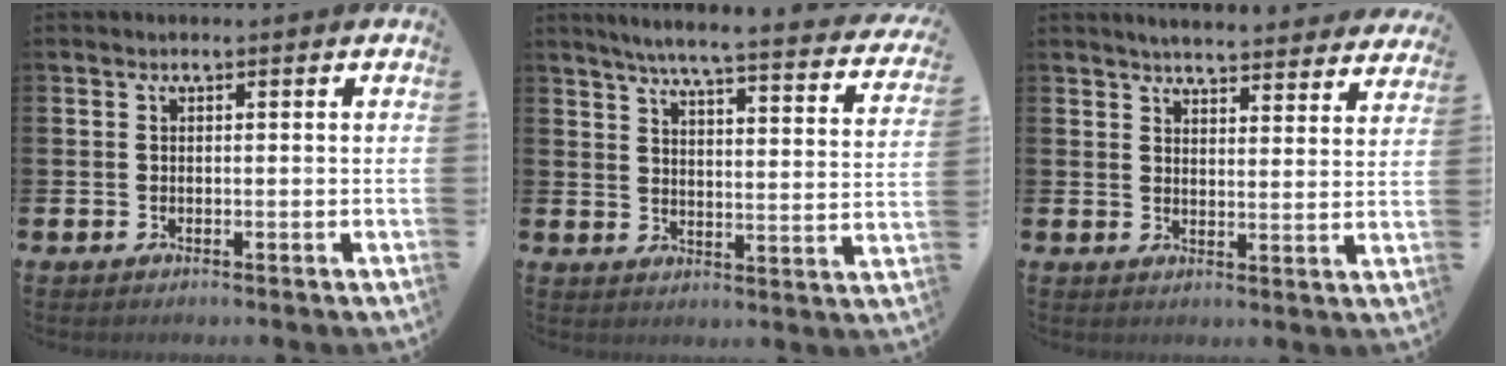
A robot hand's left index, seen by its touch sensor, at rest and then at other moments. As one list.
[{"total": 5.7, "force": [5.1, 0.1, 2.5], "torque": [-0.064, -0.043, 0.081]}, {"total": 4.8, "force": [4.7, 0.4, 0.5], "torque": [-0.015, -0.033, 0.082]}]